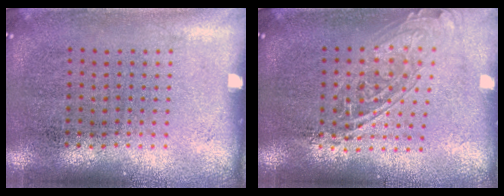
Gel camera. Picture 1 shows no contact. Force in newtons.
{"total": 1.6, "press": 1.3, "slide": 0.9}